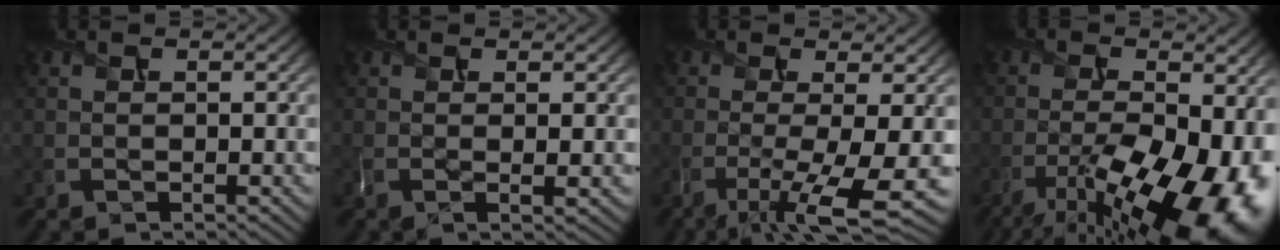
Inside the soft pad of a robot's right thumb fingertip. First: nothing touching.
{"total": 2.2, "force": [0.1, 0.1, 2.2], "torque": [-0.042, 0.002, 0.000]}
{"total": 8.6, "force": [-2.9, 1.6, 7.9], "torque": [-0.128, -0.008, -0.042]}
{"total": 16.6, "force": [-7.9, 6.9, 12.8], "torque": [-0.206, -0.028, -0.109]}